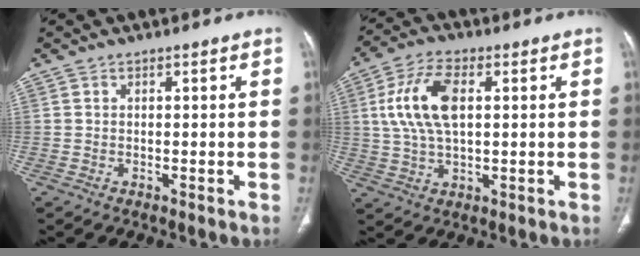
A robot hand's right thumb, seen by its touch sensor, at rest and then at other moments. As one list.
[{"total": 11.4, "force": [2.2, 5.8, 9.6], "torque": [-0.198, 0.009, 0.043]}]